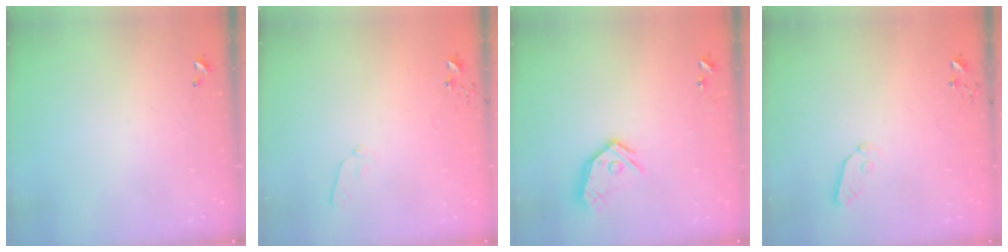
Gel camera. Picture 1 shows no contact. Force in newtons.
{"total": 4.8, "press": 4.7, "slide": 1.0}
{"total": 13.2, "press": 13.1, "slide": 1.6}
{"total": 3.8, "press": 3.7, "slide": 0.5}